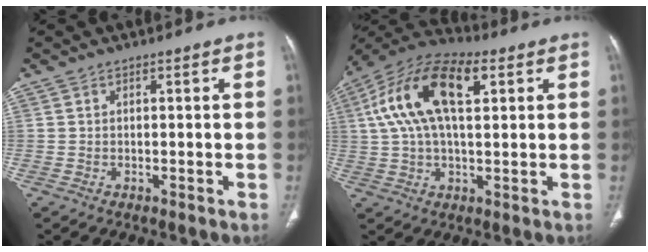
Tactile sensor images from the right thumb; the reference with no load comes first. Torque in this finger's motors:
{"motor_torque": [-1.26, 1.86, 0.68, -0.36, 0.48]}